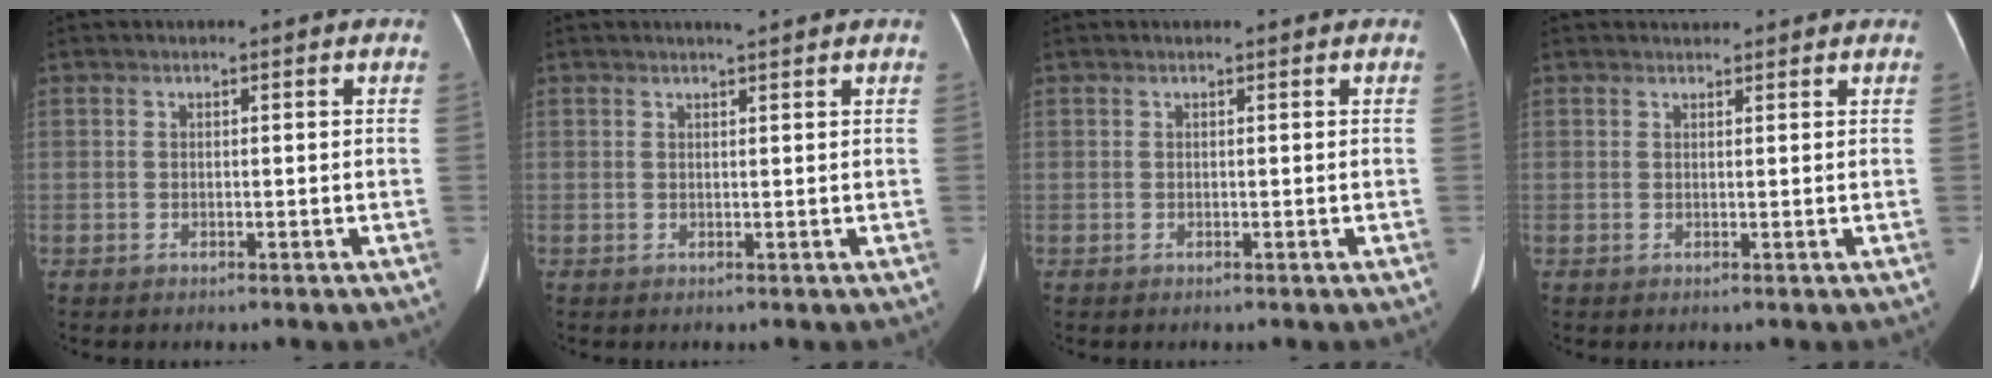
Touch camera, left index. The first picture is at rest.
{"total": 1.5, "force": [1.4, 0.0, 0.6], "torque": [-0.011, 0.006, 0.025]}
{"total": 0.0}
{"total": 1.6, "force": [1.6, 0.4, 0.0], "torque": [-0.008, 0.014, 0.027]}